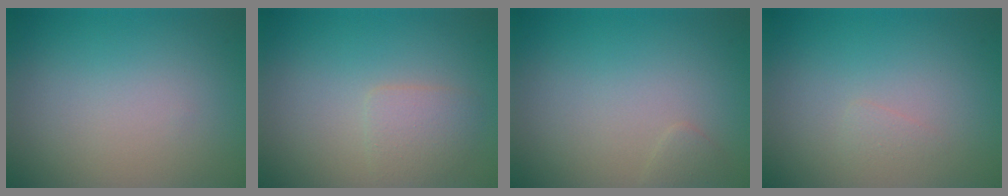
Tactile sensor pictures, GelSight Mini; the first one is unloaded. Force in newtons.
{"total": 2.1, "press": 2.1, "slide": 0.0}
{"total": 0.8, "press": 0.8, "slide": 0.0}
{"total": 0.7, "press": 0.7, "slide": 0.0}